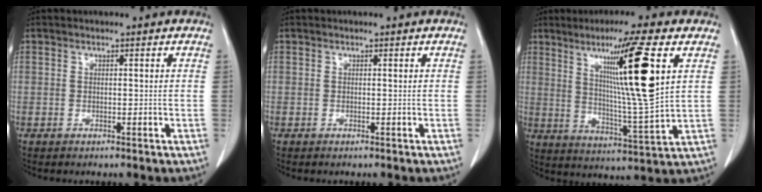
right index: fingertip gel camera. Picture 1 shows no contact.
{"total": 0.0}
{"total": 14.4, "force": [5.3, -1.1, 13.4], "torque": [-0.223, -0.011, 0.091]}